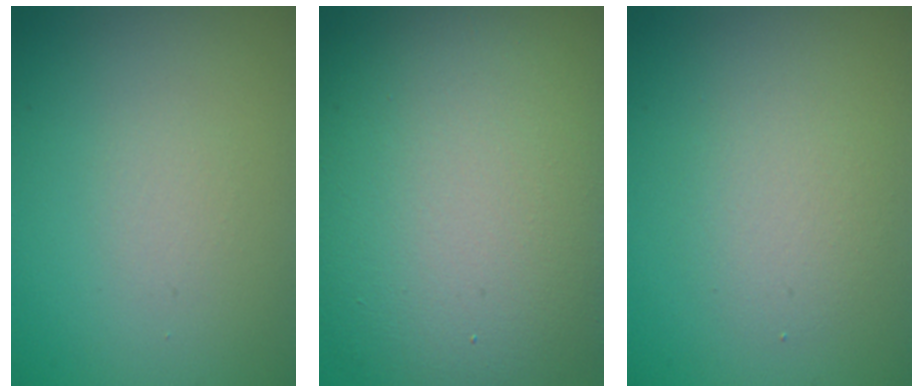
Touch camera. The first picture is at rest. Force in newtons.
{"total": 14.8, "press": 14.8, "slide": 1.1}
{"total": 2.1, "press": 2.1, "slide": 0.1}